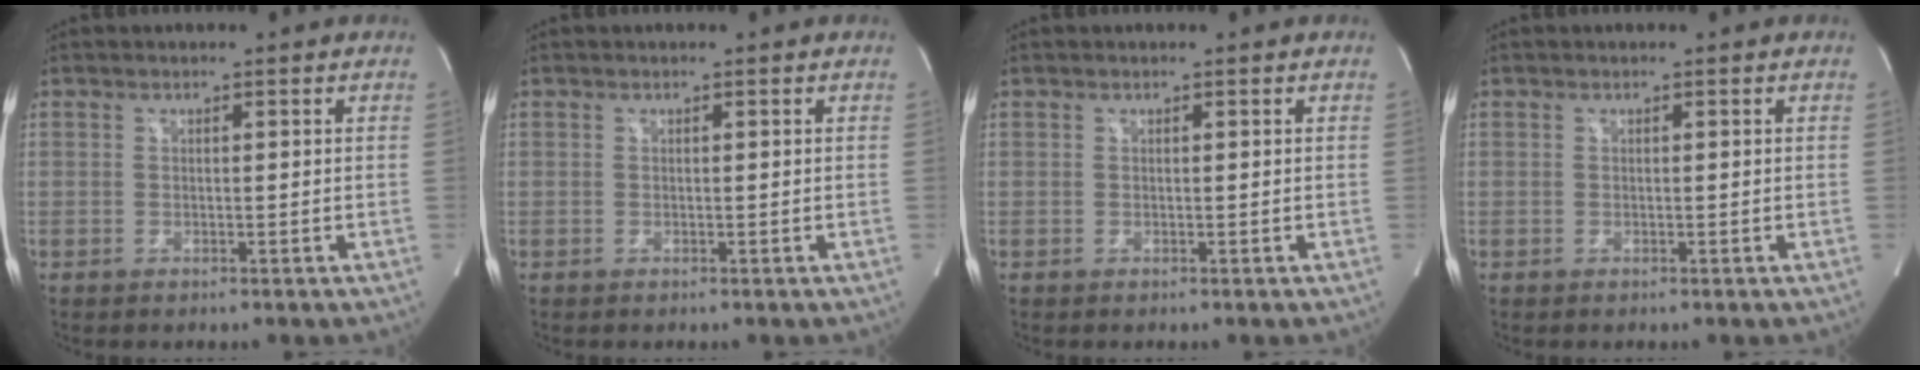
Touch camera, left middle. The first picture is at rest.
{"total": 0.0}
{"total": 1.0, "force": [0.0, -0.6, -0.8], "torque": [0.011, 0.005, 0.005]}
{"total": 0.0}